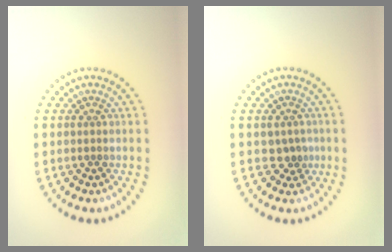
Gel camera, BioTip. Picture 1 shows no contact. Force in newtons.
{"total": 1.4, "press": 1.2, "slide": 0.6}